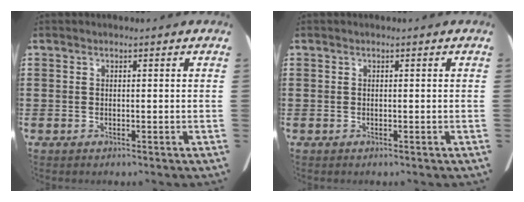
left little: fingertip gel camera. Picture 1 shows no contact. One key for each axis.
{"total": 0.0}